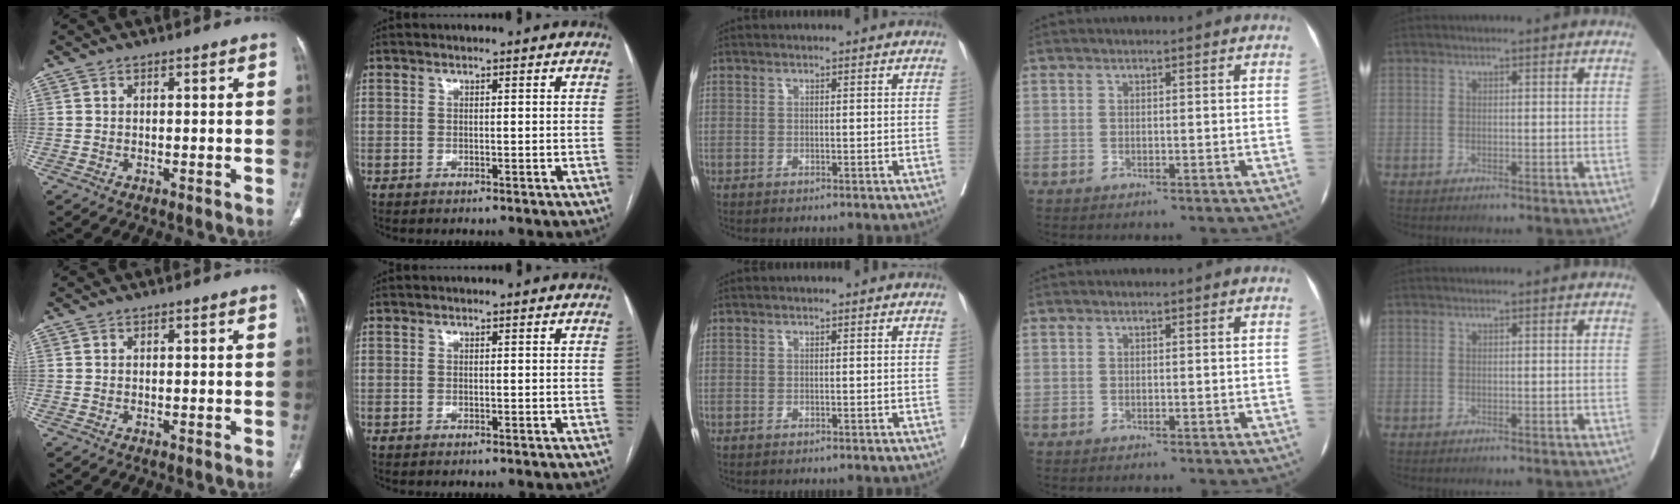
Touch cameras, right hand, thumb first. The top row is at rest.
{}